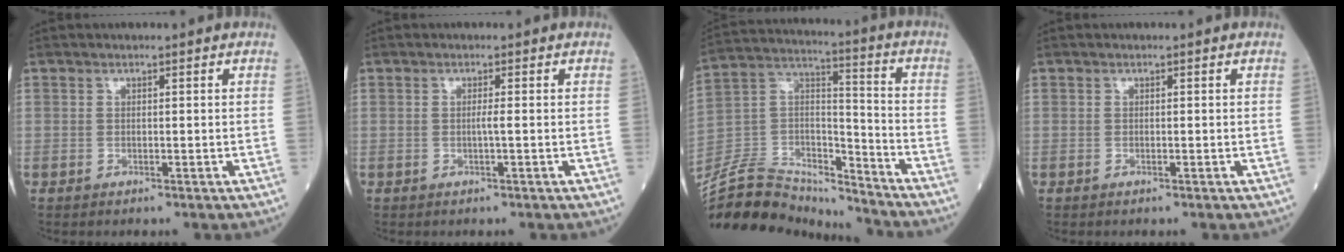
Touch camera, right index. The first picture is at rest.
{"total": 0.8, "force": [-0.2, -0.3, 0.8], "torque": [-0.011, 0.000, -0.005]}
{"total": 20.0, "force": [-19.0, 4.6, 4.5], "torque": [-0.094, 0.043, -0.323]}
{"total": 0.0}